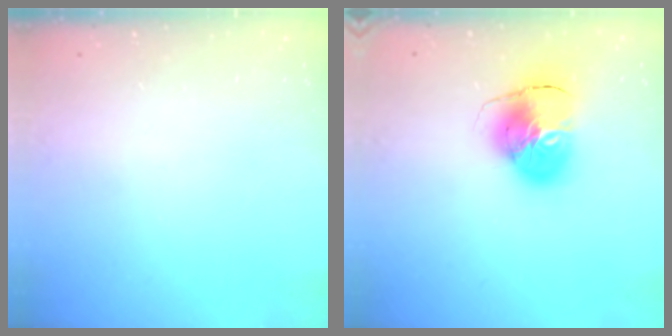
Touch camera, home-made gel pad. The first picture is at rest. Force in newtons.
{"total": 12.3, "press": 12.2, "slide": 1.6}